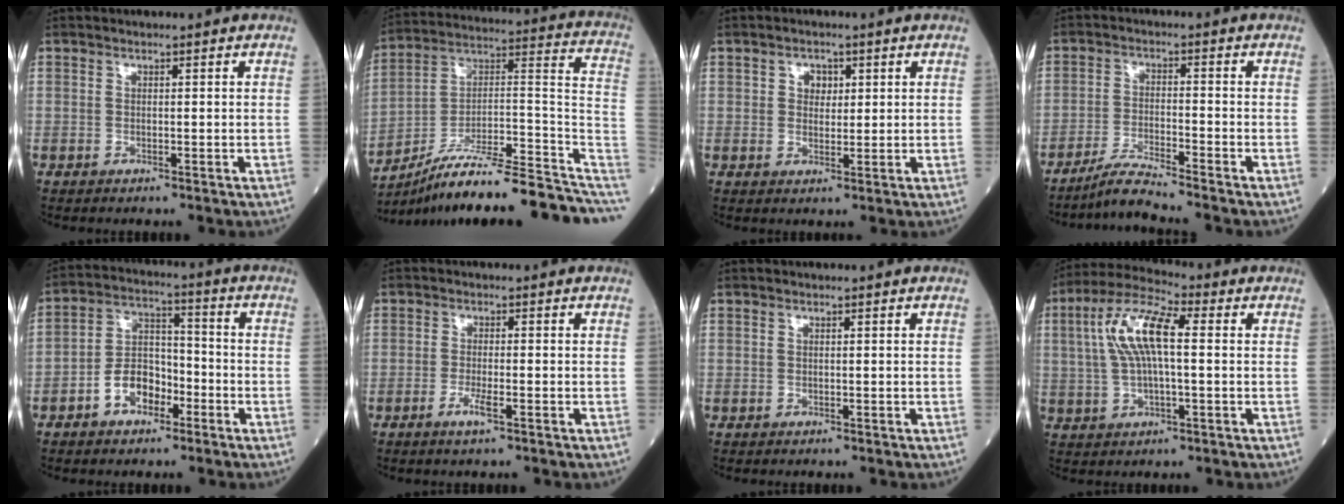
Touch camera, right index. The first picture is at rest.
{"total": 24.2, "force": [-19.7, 3.2, 13.7], "torque": [-0.134, 0.035, -0.301]}
{"total": 2.6, "force": [0.9, 1.9, 1.4], "torque": [-0.022, 0.004, 0.016]}
{"total": 5.3, "force": [-4.8, -1.2, 1.8], "torque": [-0.040, -0.024, -0.092]}
{"total": 7.8, "force": [-3.6, 4.8, 5.0], "torque": [-0.098, 0.025, -0.068]}
{"total": 2.7, "force": [-1.3, 0.2, 2.3], "torque": [-0.046, -0.003, -0.027]}
{"total": 0.0}
{"total": 10.4, "force": [1.5, 2.8, 9.9], "torque": [-0.211, 0.025, 0.026]}